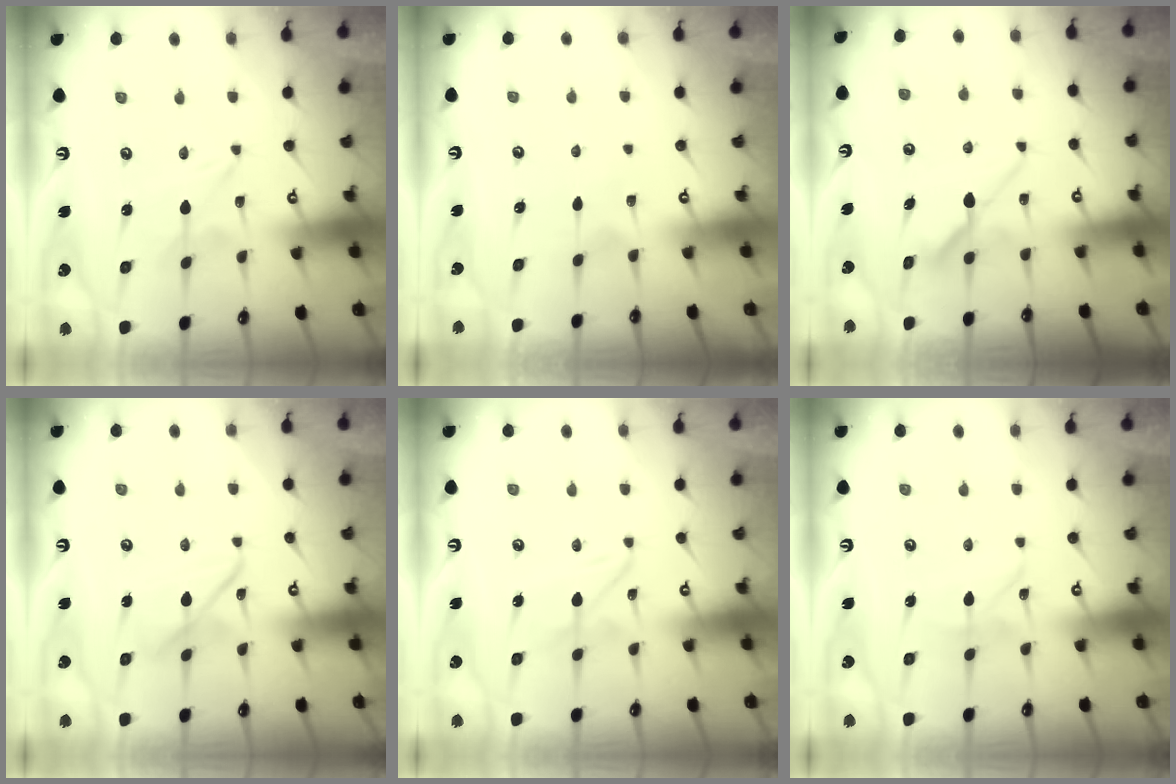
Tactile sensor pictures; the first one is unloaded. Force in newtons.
{"total": 3.2, "press": 3.2, "slide": 0.3}
{"total": 8.4, "press": 8.4, "slide": 0.3}
{"total": 8.7, "press": 8.6, "slide": 0.7}
{"total": 2.9, "press": 2.9, "slide": 0.3}
{"total": 2.7, "press": 2.7, "slide": 0.3}